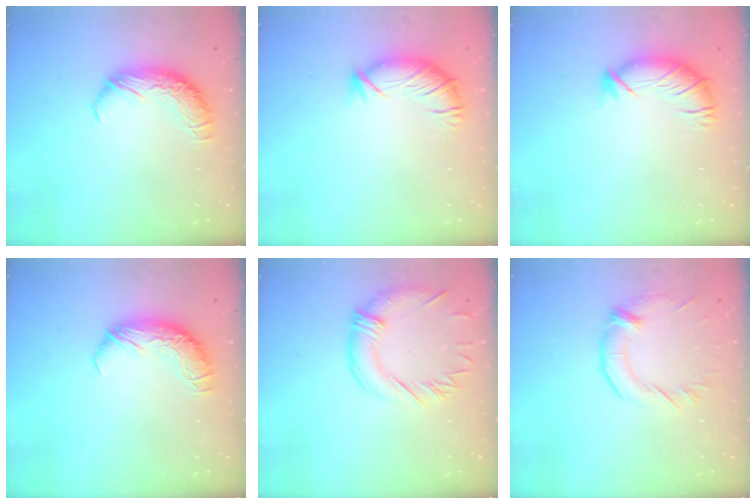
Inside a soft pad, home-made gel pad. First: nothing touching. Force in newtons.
{"total": 2.9, "press": 2.0, "slide": 2.2}
{"total": 2.8, "press": 2.0, "slide": 2.1}
{"total": 0.0}
{"total": 1.4, "press": 0.9, "slide": 1.1}
{"total": 1.5, "press": 0.4, "slide": 1.4}